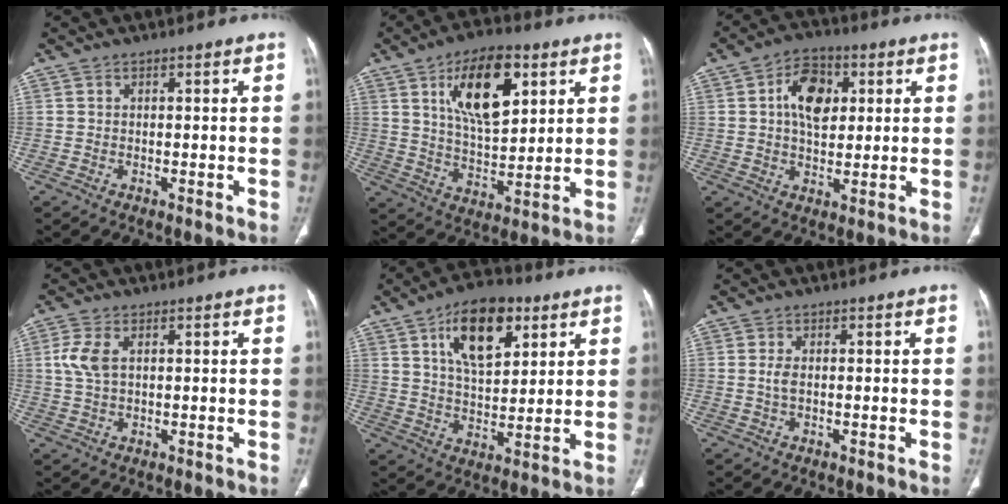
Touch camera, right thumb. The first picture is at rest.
{"total": 15.9, "force": [6.5, 7.6, 12.4], "torque": [-0.173, -0.026, 0.115]}
{"total": 9.7, "force": [2.4, 6.3, 6.9], "torque": [-0.089, 0.000, 0.036]}
{"total": 4.6, "force": [1.0, 2.4, 3.7], "torque": [-0.100, 0.005, 0.019]}
{"total": 14.6, "force": [6.6, 7.5, 10.6], "torque": [-0.140, -0.020, 0.110]}
{"total": 1.5, "force": [-0.1, 0.5, 1.4], "torque": [-0.036, -0.004, -0.001]}